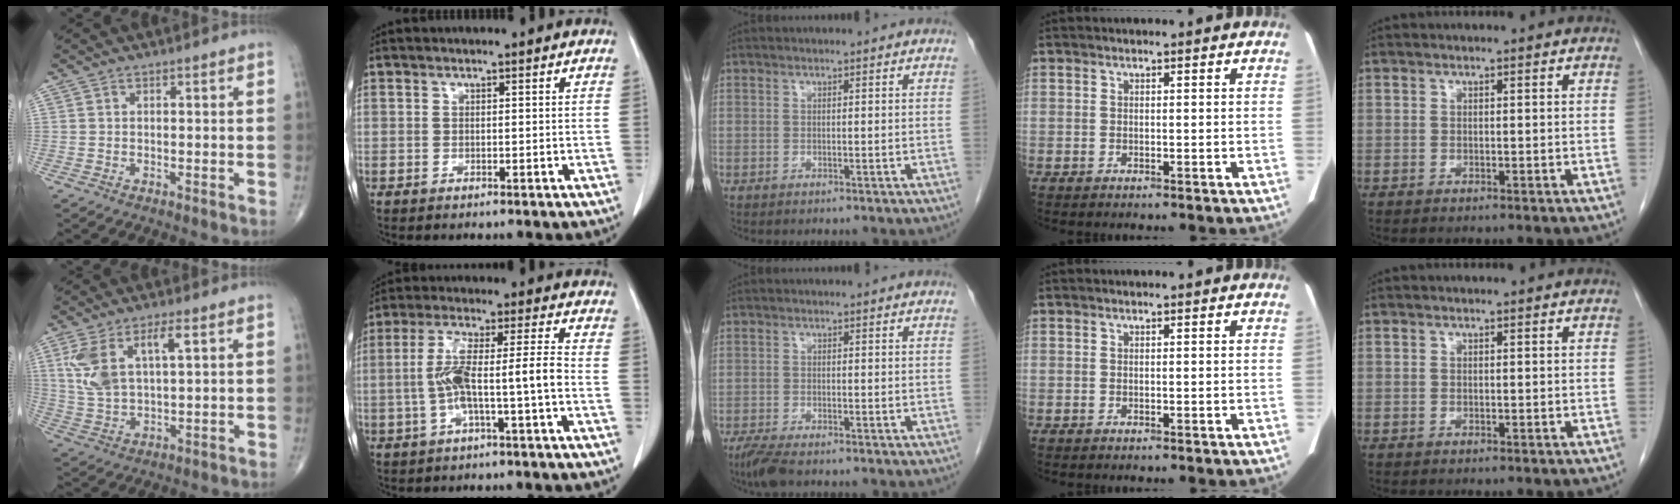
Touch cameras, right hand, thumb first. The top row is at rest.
{"thumb": {"total": 10.6, "force": [3.6, 4.5, 8.9], "torque": [-0.188, 0.000, 0.076]}, "index": {"total": 8.8, "force": [-2.0, 0.2, 8.5], "torque": [-0.168, 0.028, -0.033]}, "middle": {"total": 3.4, "force": [-2.6, 0.5, 2.1], "torque": [-0.050, -0.012, -0.048]}}